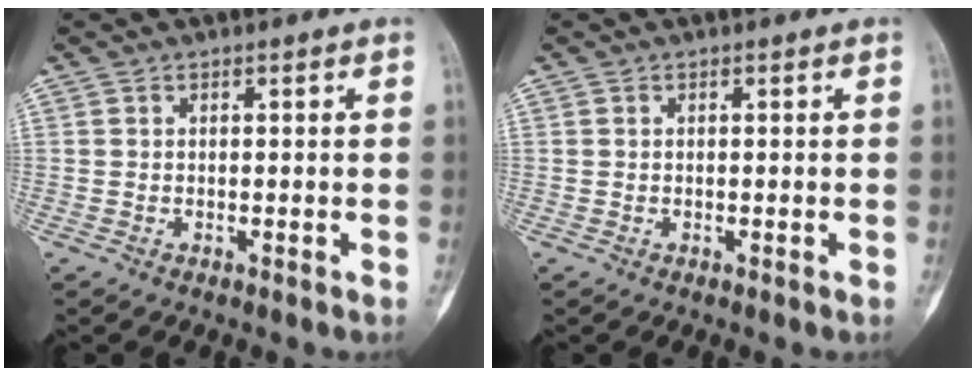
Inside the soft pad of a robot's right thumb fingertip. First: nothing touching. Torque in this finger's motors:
{"motor_torque": [0.30, 0.27, 0.24, 0.08, 0.03]}